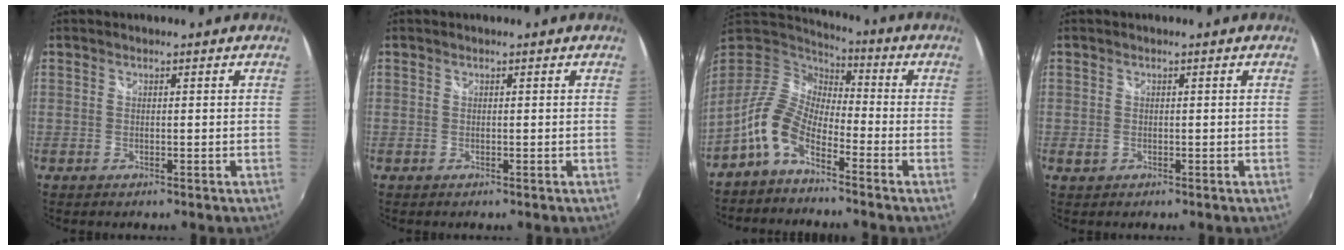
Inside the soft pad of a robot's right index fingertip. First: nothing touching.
{"total": 0.0}
{"total": 9.9, "force": [-5.5, 5.1, 6.4], "torque": [-0.126, 0.012, -0.119]}
{"total": 1.3, "force": [-0.3, 1.1, 0.6], "torque": [-0.011, -0.002, -0.007]}